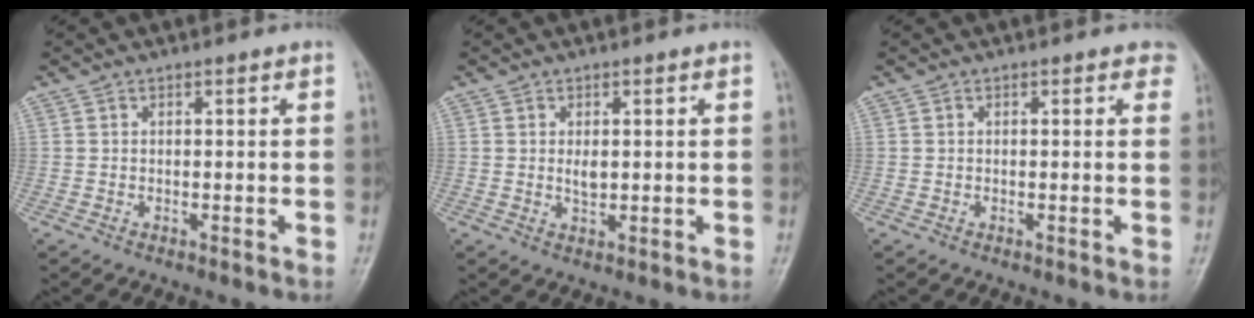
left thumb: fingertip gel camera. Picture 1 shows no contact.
{"total": 2.1, "force": [0.4, 1.2, 1.7], "torque": [-0.026, -0.005, 0.008]}
{"total": 2.3, "force": [1.1, 1.9, 0.9], "torque": [0.015, -0.002, 0.009]}